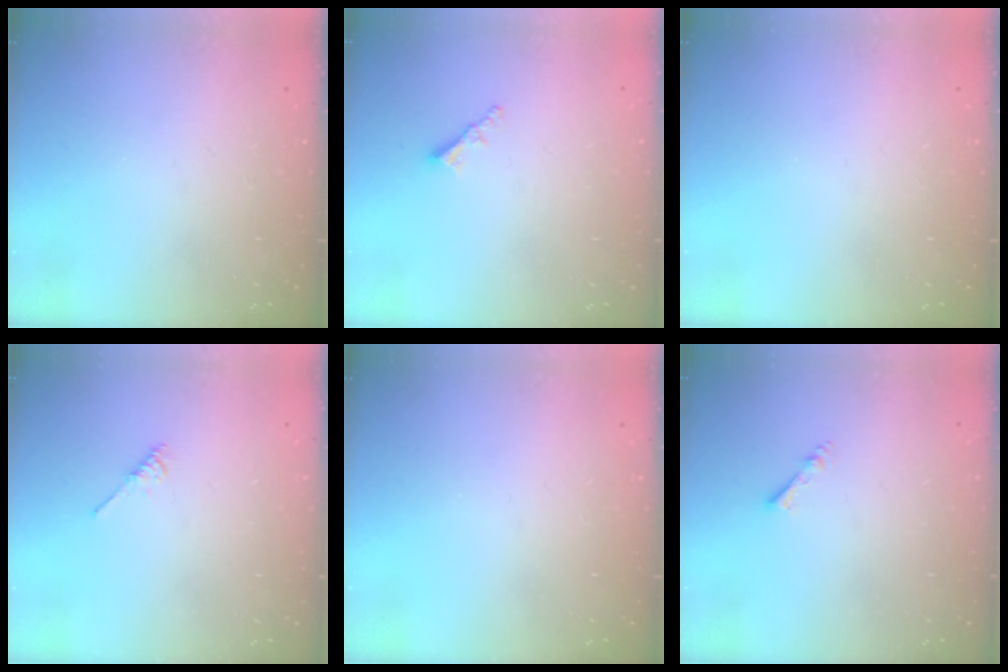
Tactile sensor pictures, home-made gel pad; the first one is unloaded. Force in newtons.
{"total": 2.5, "press": 2.5, "slide": 0.3}
{"total": 0.0}
{"total": 2.1, "press": 2.1, "slide": 0.4}
{"total": 0.0}
{"total": 2.2, "press": 2.1, "slide": 0.4}